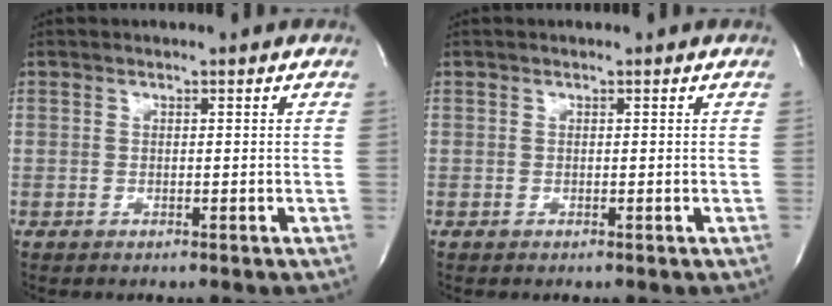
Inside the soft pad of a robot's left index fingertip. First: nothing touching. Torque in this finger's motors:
{"motor_torque": [-0.13, 0.14, 0.00, 0.00]}